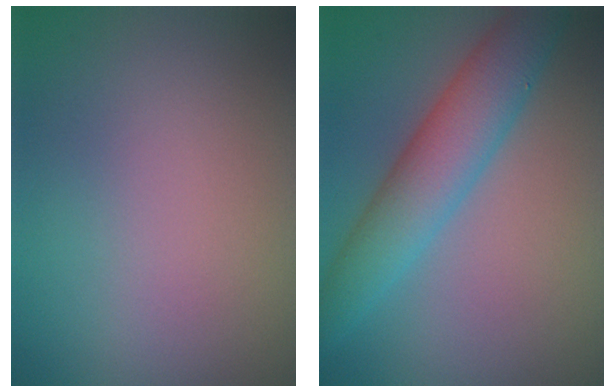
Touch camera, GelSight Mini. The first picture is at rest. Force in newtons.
{"total": 5.6, "press": 5.6, "slide": 0.2}